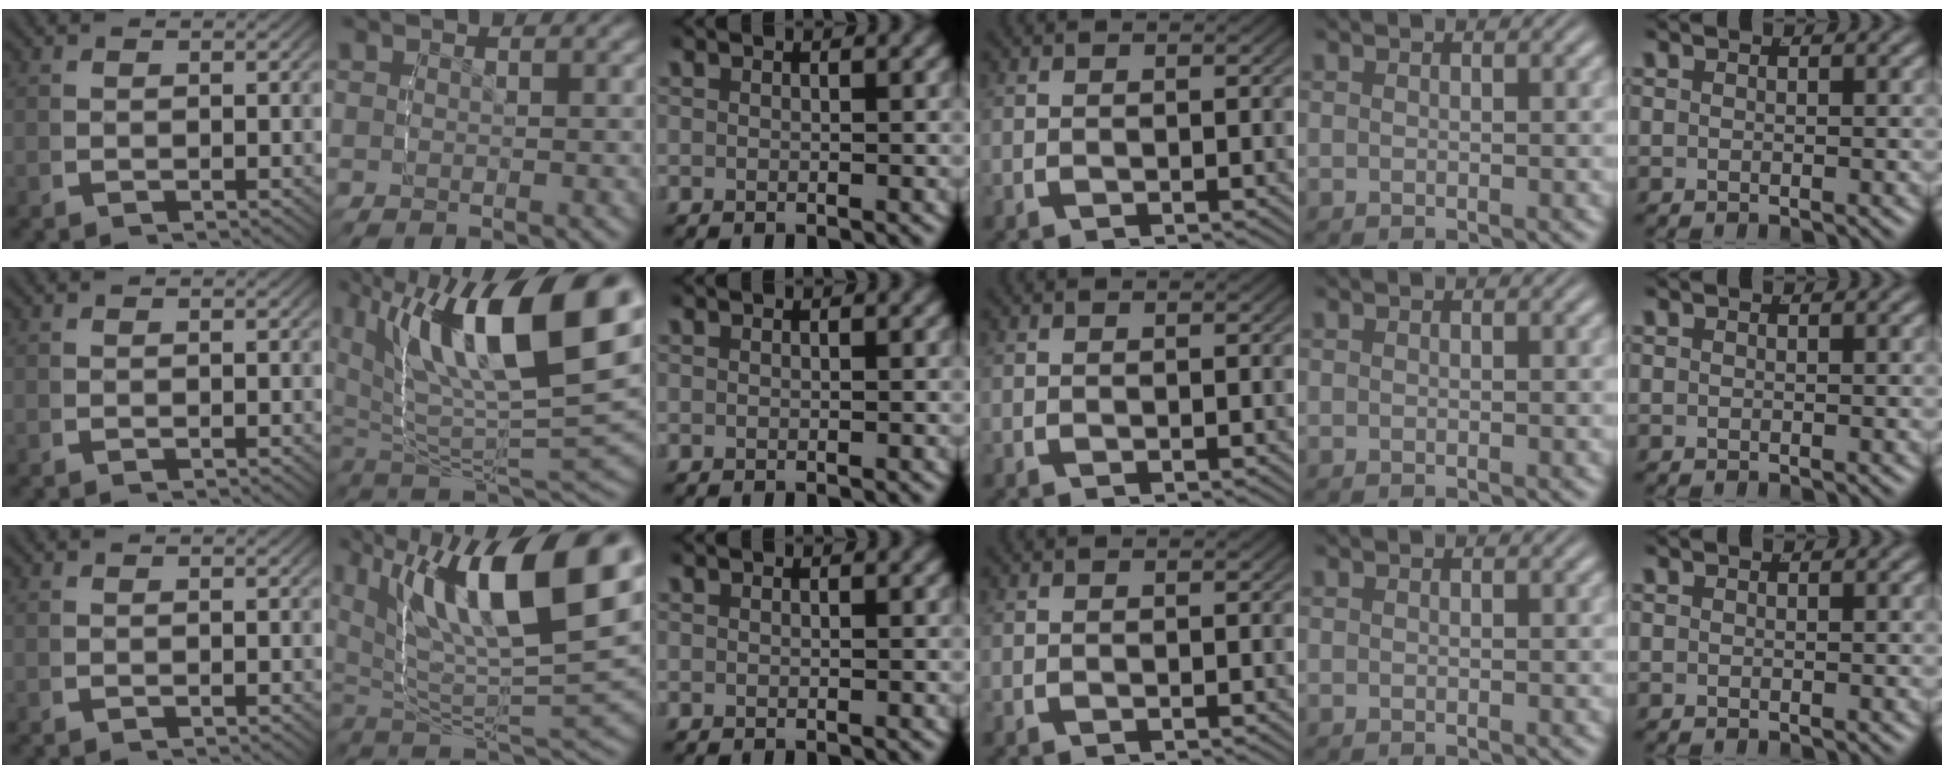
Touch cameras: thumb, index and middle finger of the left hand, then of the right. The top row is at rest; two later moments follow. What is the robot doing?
{"motion": "lift_and_place", "object": "glue stick"}